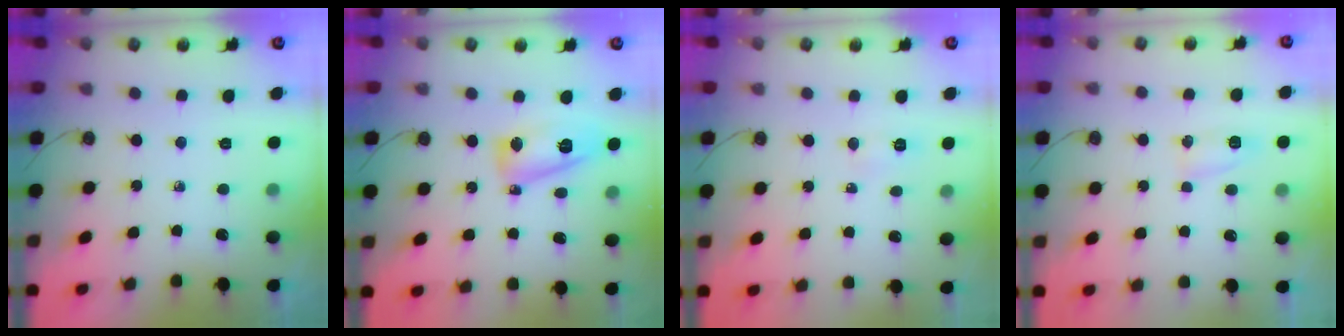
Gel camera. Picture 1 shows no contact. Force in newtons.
{"total": 11.5, "press": 11.4, "slide": 1.4}
{"total": 5.2, "press": 5.2, "slide": 0.6}
{"total": 11.5, "press": 6.0, "slide": 9.8}